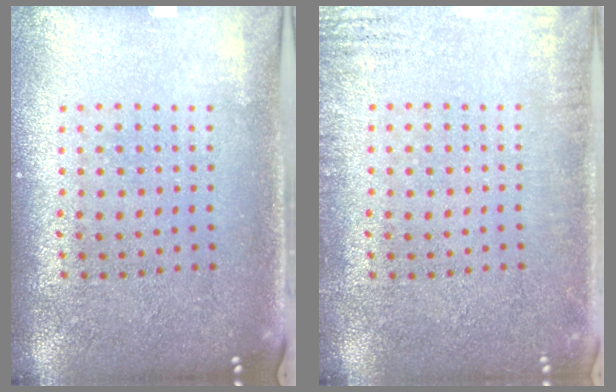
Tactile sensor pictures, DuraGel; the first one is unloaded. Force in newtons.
{"total": 2.3, "press": 2.2, "slide": 0.4}